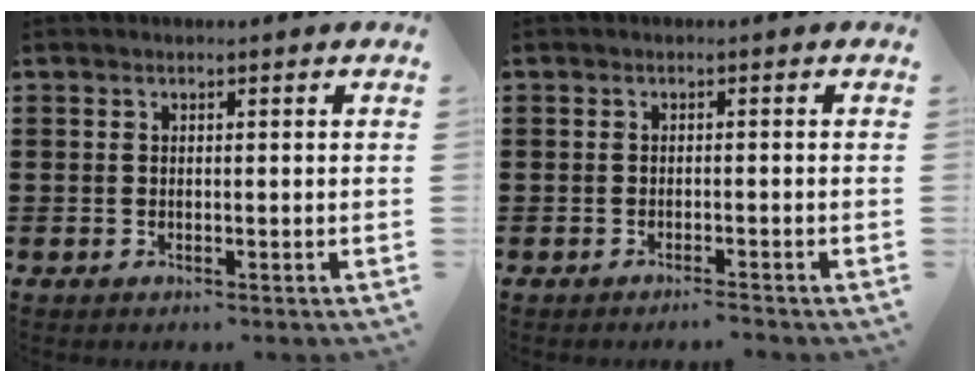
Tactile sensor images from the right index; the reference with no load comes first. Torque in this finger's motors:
{"motor_torque": [1.08, 1.06, 0.05, -0.01]}